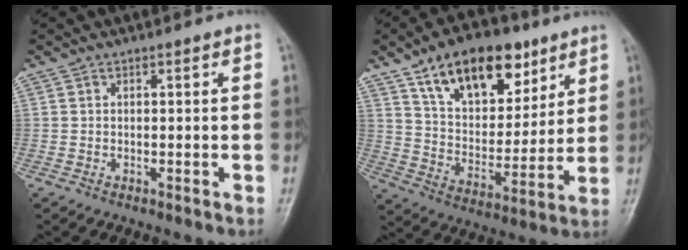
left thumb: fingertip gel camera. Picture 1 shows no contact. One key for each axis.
{"total": 19.9, "fx": 11.3, "fy": 11.0, "fz": 12.0, "tx": -0.140, "ty": -0.039, "tz": 0.193}